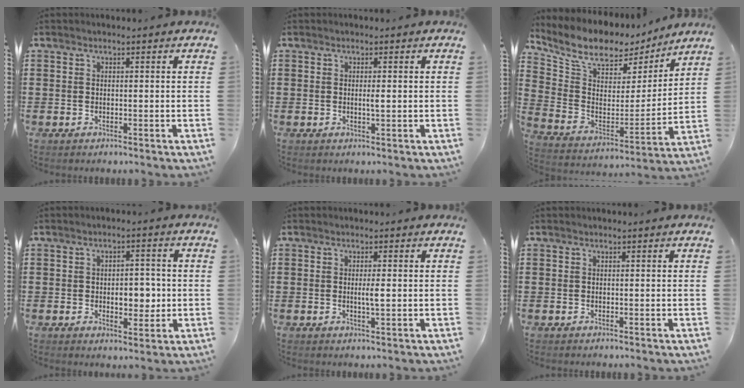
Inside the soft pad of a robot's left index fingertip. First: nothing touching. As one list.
[{"total": 1.1, "force": [0.1, 0.0, 1.1], "torque": [-0.022, -0.004, 0.001]}, {"total": 8.8, "force": [7.3, 3.9, 3.2], "torque": [-0.089, -0.055, 0.124]}, {"total": 5.1, "force": [-0.4, 2.8, 4.2], "torque": [-0.058, -0.003, -0.017]}, {"total": 2.0, "force": [0.0, 0.2, 2.0], "torque": [-0.040, -0.004, -0.001]}, {"total": 0.0}]